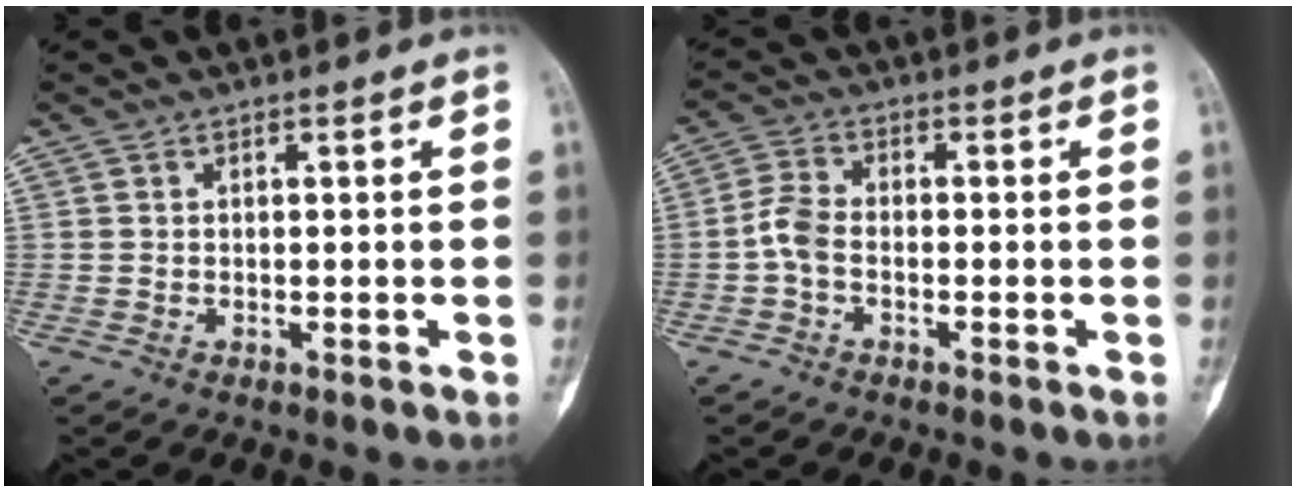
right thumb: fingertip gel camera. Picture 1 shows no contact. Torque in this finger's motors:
{"motor_torque": [0.21, -0.03, 0.24, -0.23, 0.09]}